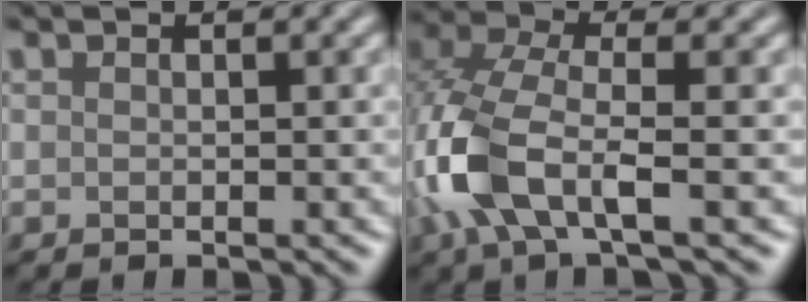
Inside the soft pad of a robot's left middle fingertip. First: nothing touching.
{"total": 7.7, "force": [-2.3, 3.4, 6.6], "torque": [-0.171, 0.005, -0.060]}